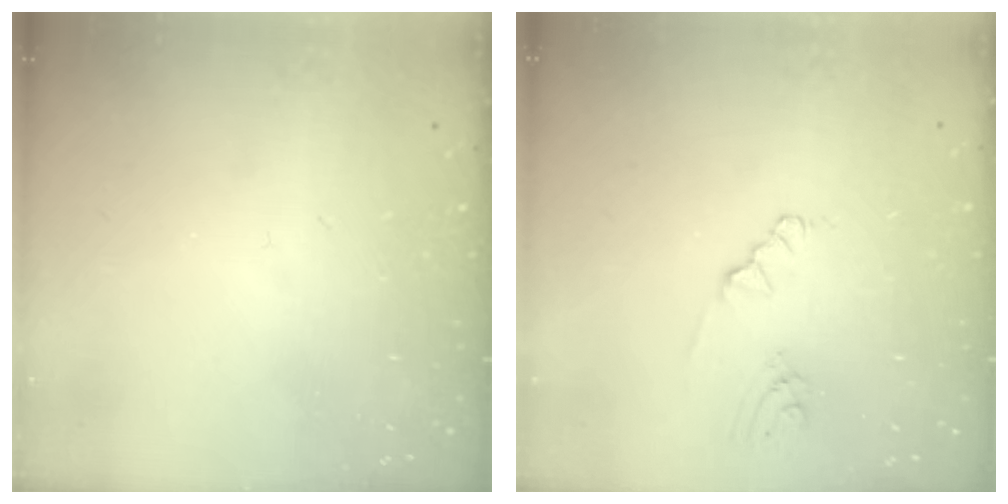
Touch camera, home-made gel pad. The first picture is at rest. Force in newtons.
{"total": 2.8, "press": 2.8, "slide": 0.5}